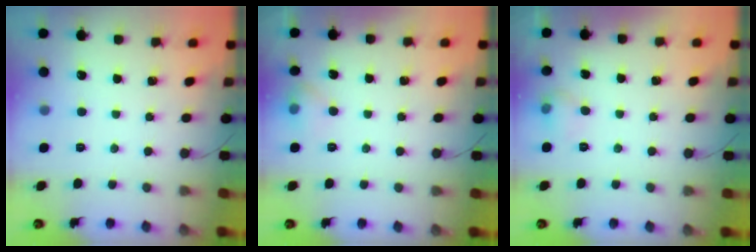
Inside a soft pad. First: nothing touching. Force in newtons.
{"total": 5.9, "press": 5.7, "slide": 1.5}
{"total": 6.0, "press": 5.8, "slide": 1.4}